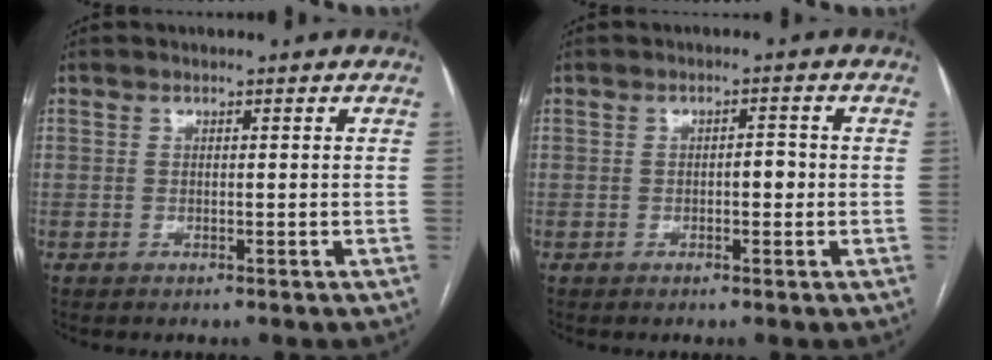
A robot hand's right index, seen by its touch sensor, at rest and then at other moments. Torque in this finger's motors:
{"motor_torque": [0.48, 0.18, 0.14, 0.04]}